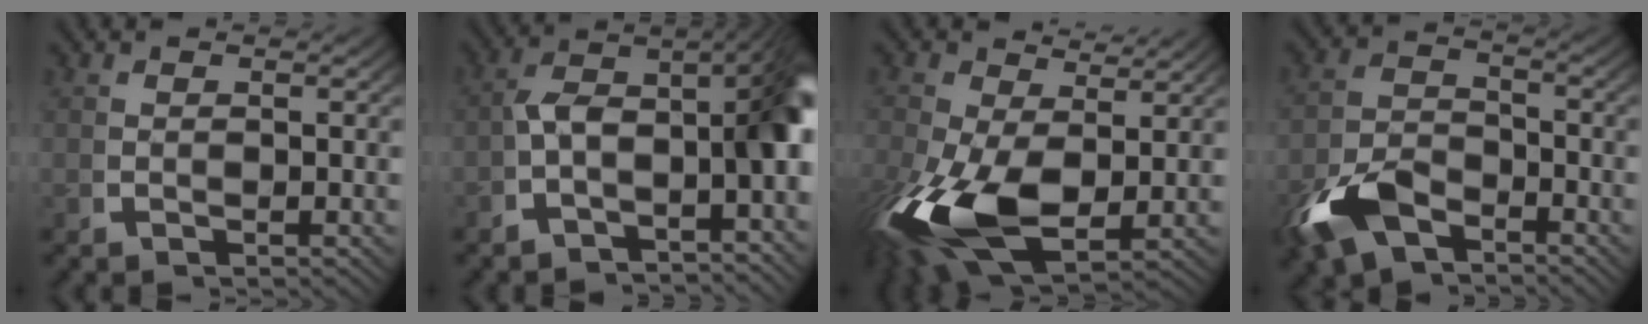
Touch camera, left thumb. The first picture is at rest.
{"total": 9.9, "force": [-1.2, 5.9, 7.9], "torque": [-0.116, -0.020, -0.025]}
{"total": 12.1, "force": [-2.0, 7.3, 9.4], "torque": [-0.209, -0.060, -0.009]}
{"total": 6.9, "force": [-4.2, 4.1, 3.6], "torque": [-0.076, -0.023, -0.067]}